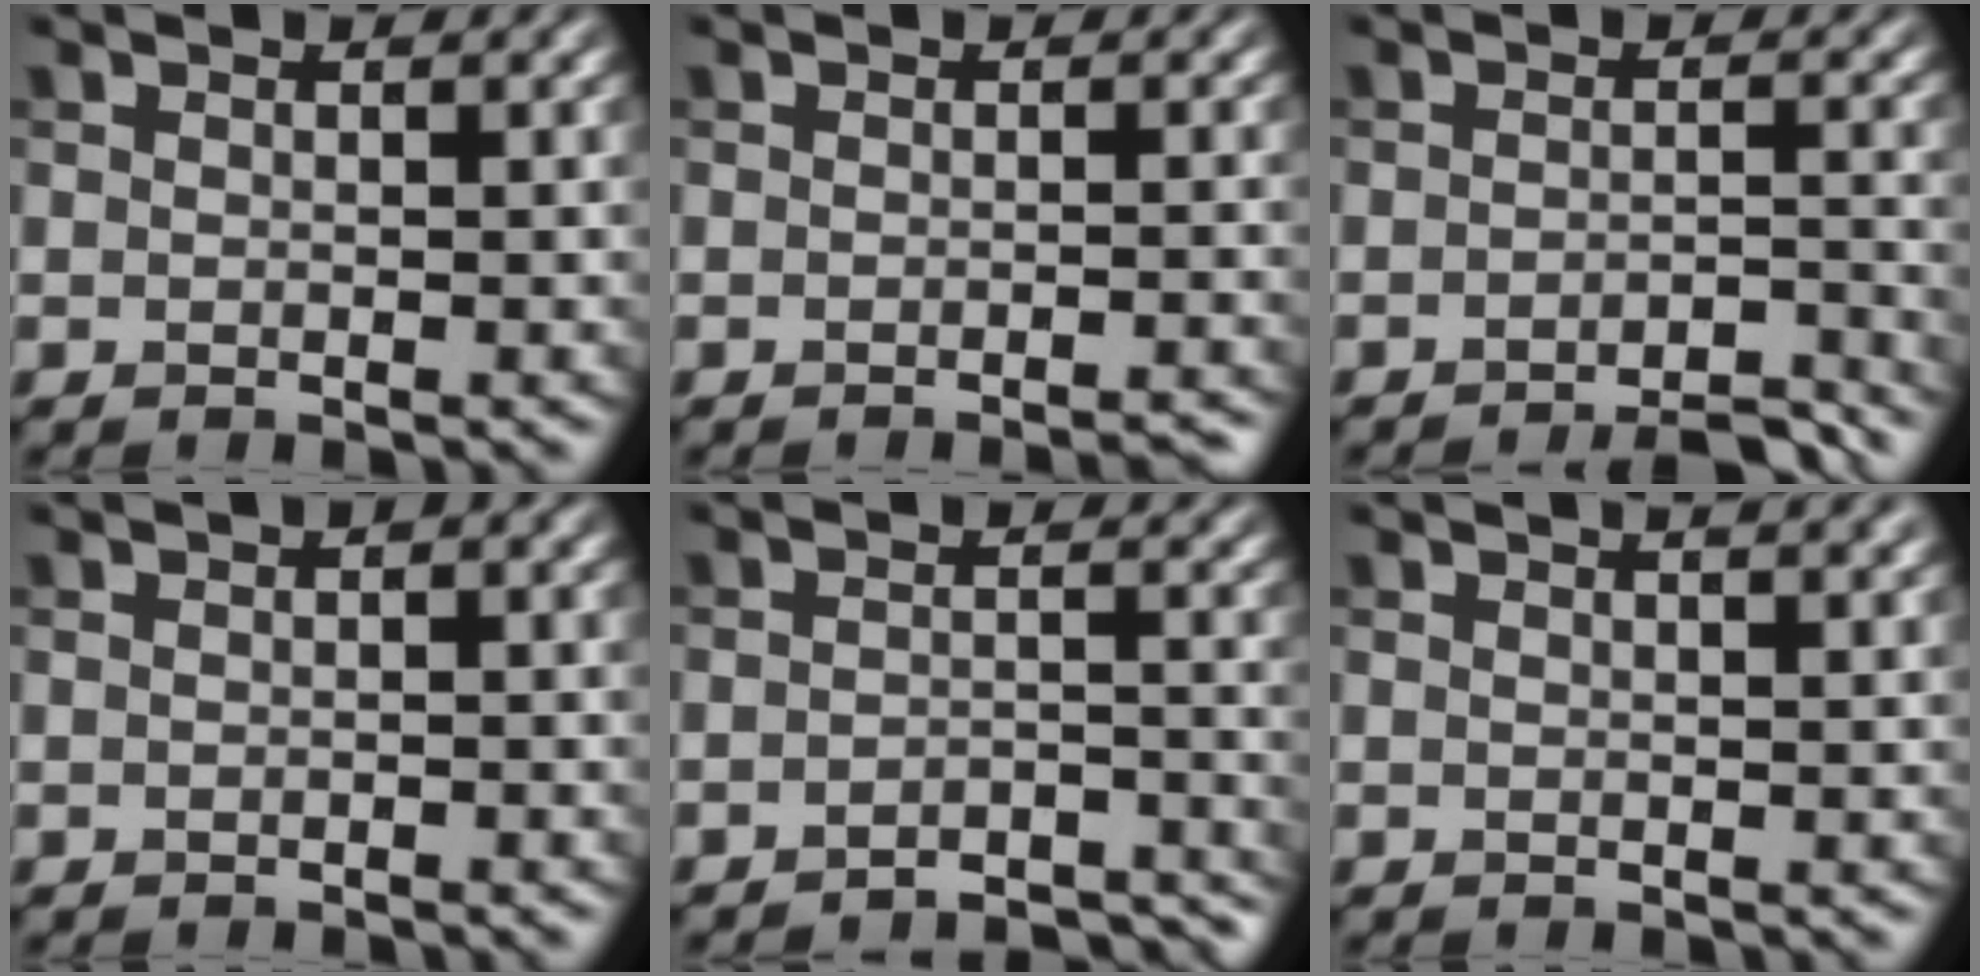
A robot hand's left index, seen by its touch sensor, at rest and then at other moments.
{"total": 1.9, "force": [-1.5, 0.4, 1.1], "torque": [0.000, 0.004, -0.023]}
{"total": 4.1, "force": [-3.6, 0.5, 1.8], "torque": [-0.012, 0.012, -0.055]}
{"total": 1.4, "force": [0.2, 0.4, 1.4], "torque": [-0.020, 0.003, 0.000]}
{"total": 4.9, "force": [-4.7, 0.7, 1.3], "torque": [-0.018, -0.001, -0.058]}
{"total": 3.8, "force": [2.3, 1.6, 2.6], "torque": [-0.004, 0.016, 0.001]}